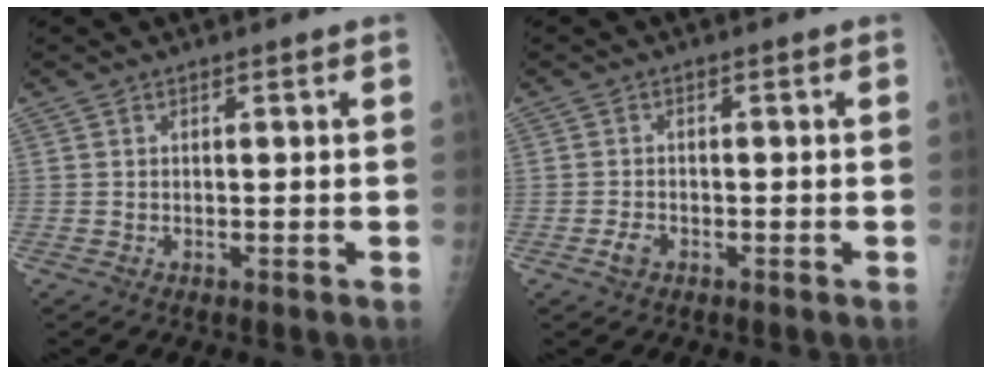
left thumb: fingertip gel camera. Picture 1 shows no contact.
{"total": 2.0, "force": [-1.1, 1.3, 1.1], "torque": [-0.019, 0.004, -0.020]}